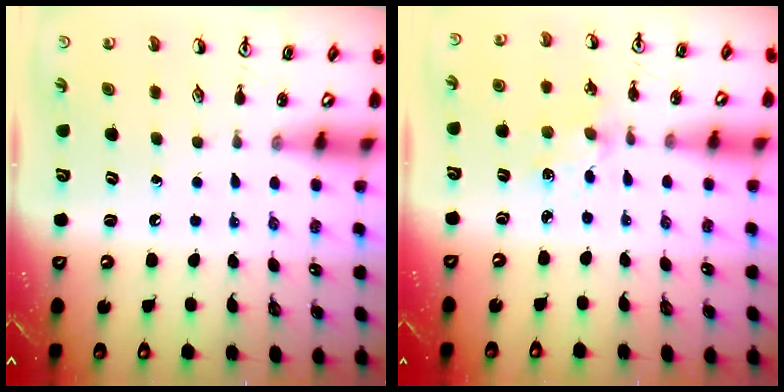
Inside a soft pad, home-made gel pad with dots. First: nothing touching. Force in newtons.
{"total": 1.3, "press": 1.2, "slide": 0.2}